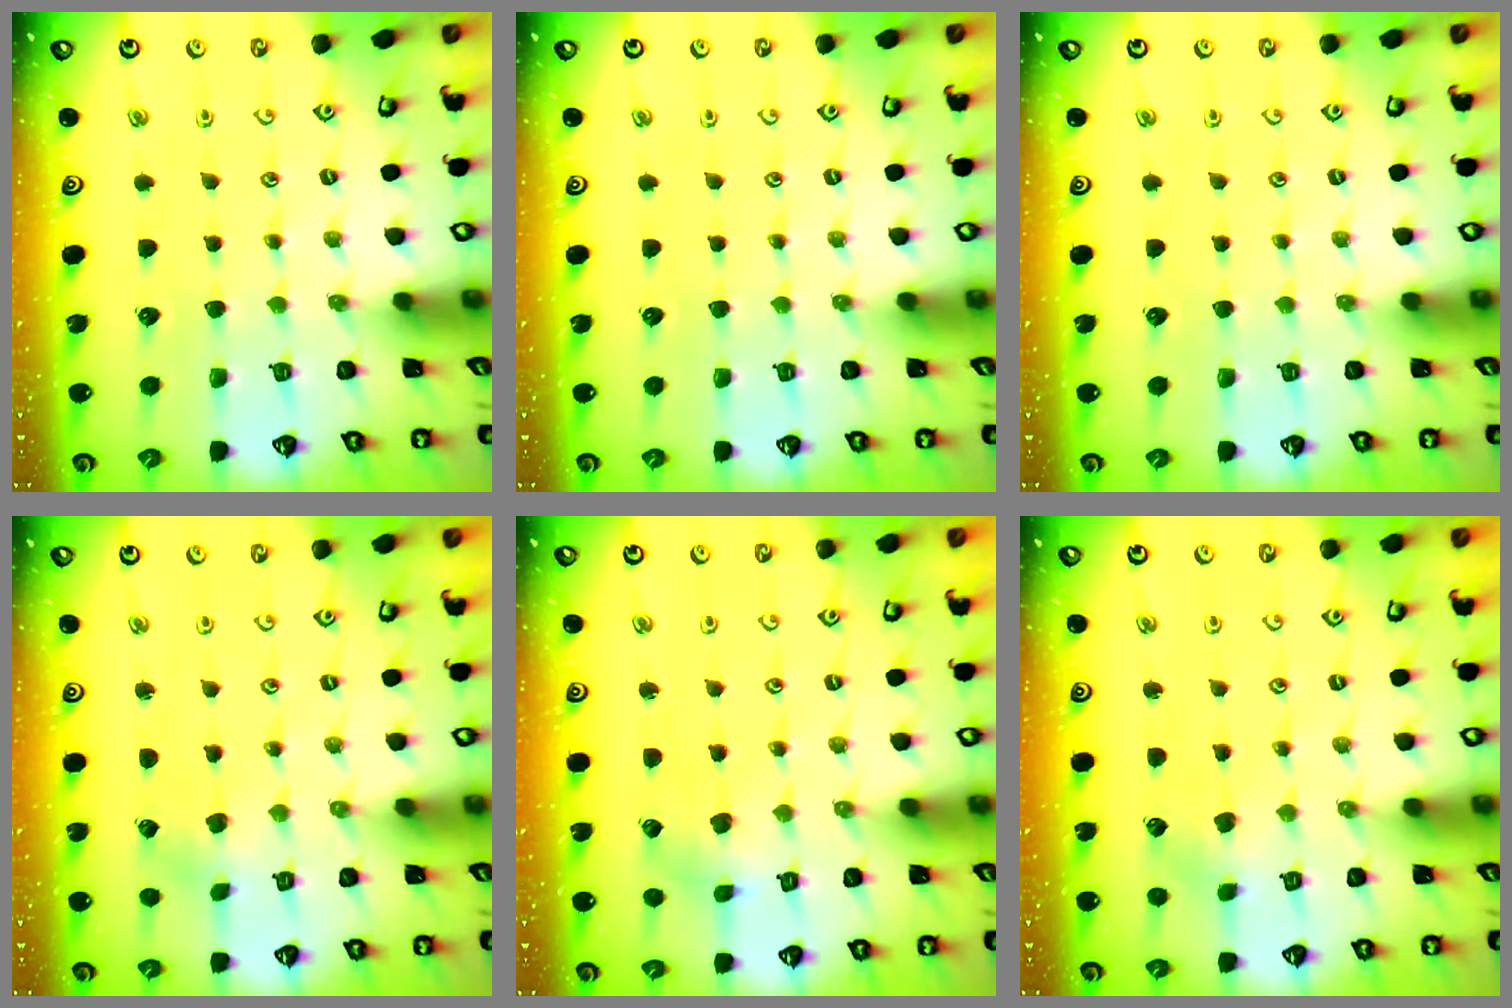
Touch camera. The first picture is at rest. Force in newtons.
{"total": 0.0}
{"total": 0.0}
{"total": 0.0}
{"total": 2.3, "press": 2.3, "slide": 0.3}
{"total": 2.7, "press": 2.7, "slide": 0.4}